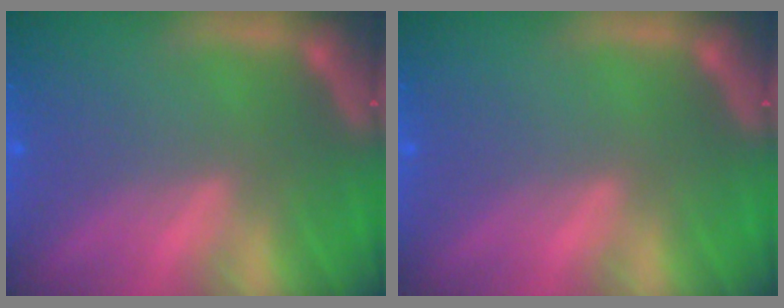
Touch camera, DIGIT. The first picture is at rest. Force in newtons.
{"total": 0.0}